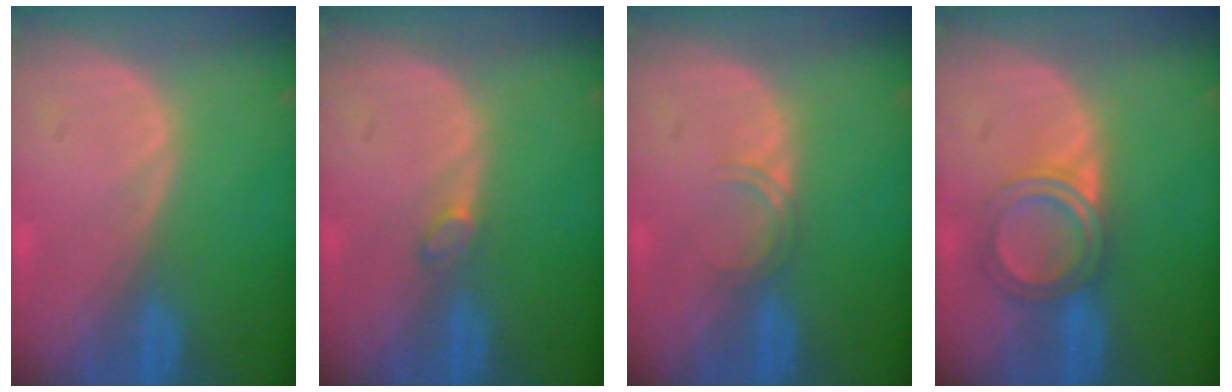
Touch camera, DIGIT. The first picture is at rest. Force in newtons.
{"total": 1.2, "press": 1.1, "slide": 0.2}
{"total": 1.7, "press": 1.7, "slide": 0.3}
{"total": 4.9, "press": 4.6, "slide": 1.4}